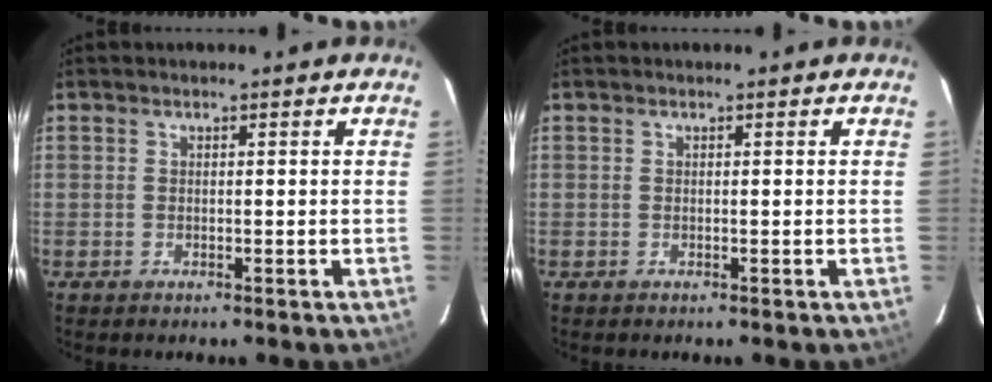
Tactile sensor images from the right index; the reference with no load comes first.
{"total": 0.0}